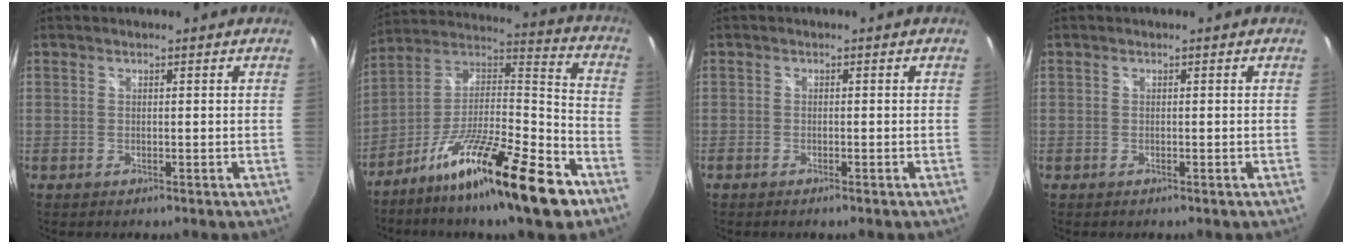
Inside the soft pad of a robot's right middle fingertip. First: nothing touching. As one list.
[{"total": 22.0, "force": [-13.3, 4.2, 17.0], "torque": [-0.284, -0.007, -0.229]}, {"total": 0.9, "force": [-0.8, 0.1, 0.4], "torque": [-0.008, -0.003, -0.016]}, {"total": 0.0}]